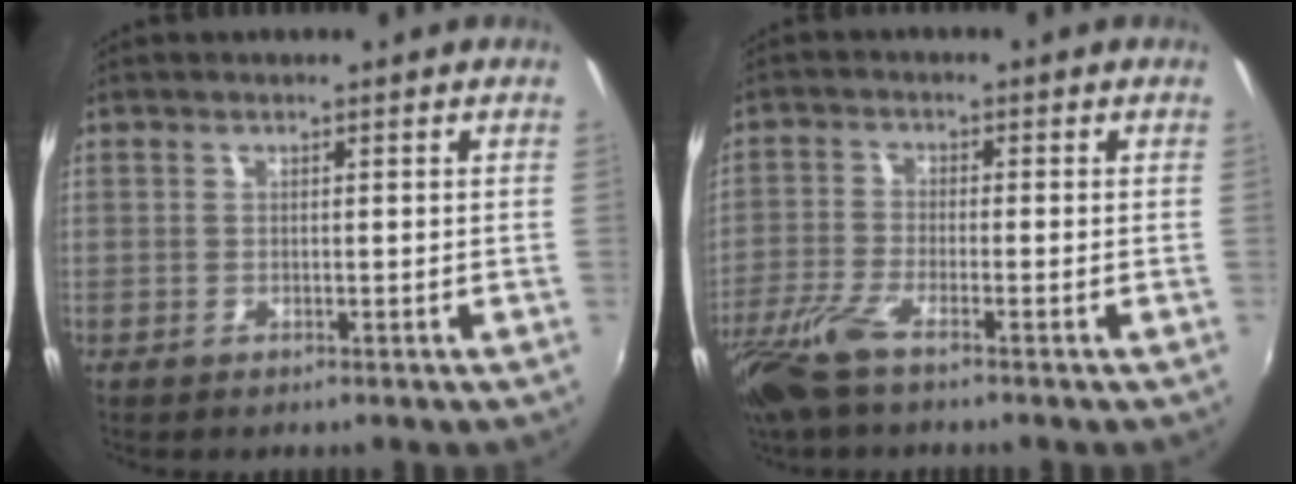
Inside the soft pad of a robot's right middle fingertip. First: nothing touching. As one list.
[{"total": 7.8, "force": [-5.6, 1.3, 5.3], "torque": [-0.131, -0.022, -0.114]}]